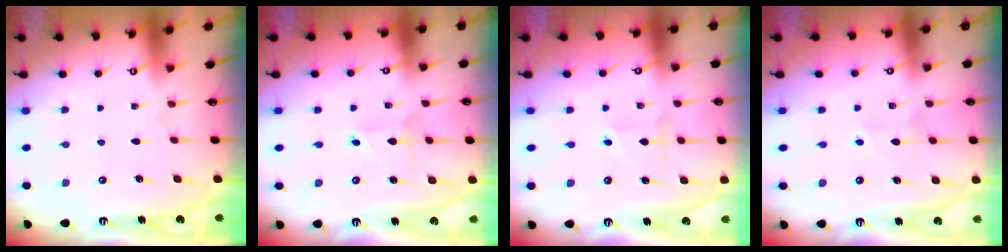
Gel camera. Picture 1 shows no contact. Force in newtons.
{"total": 2.5, "press": 2.4, "slide": 0.2}
{"total": 1.8, "press": 1.7, "slide": 0.6}
{"total": 3.3, "press": 3.1, "slide": 1.2}